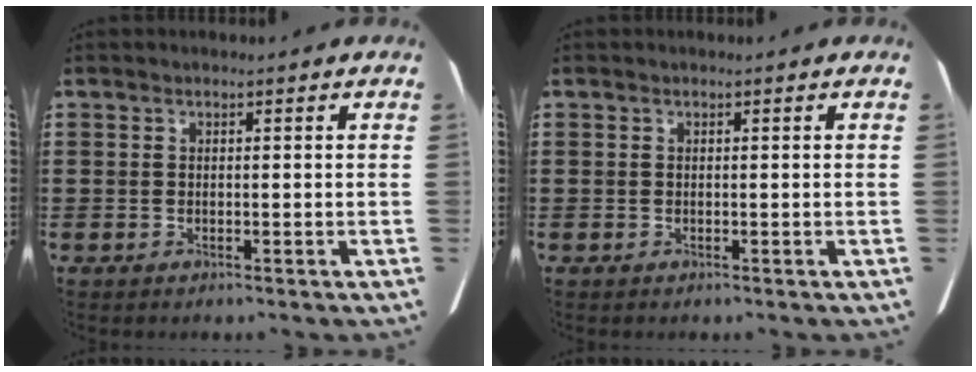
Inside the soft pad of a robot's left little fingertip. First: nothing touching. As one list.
[{"total": 0.0}]